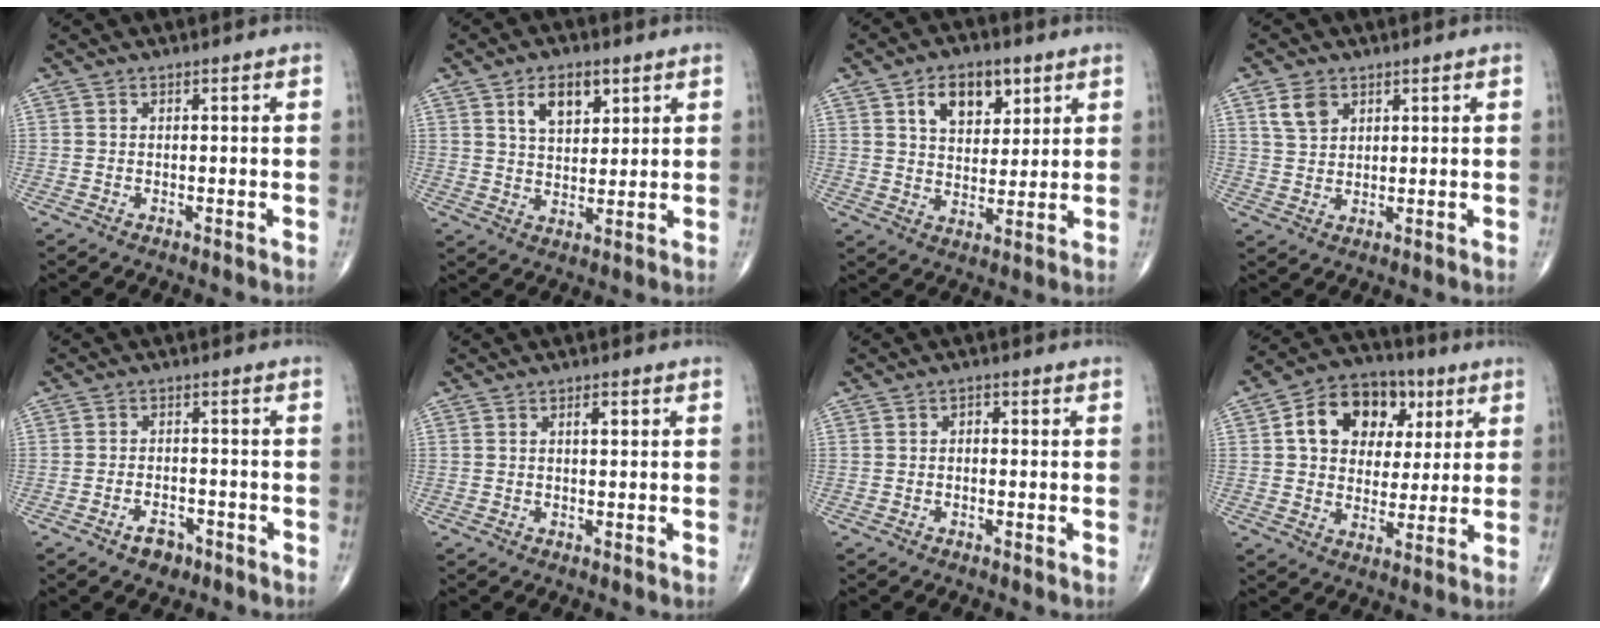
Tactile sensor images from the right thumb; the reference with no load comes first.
{"total": 7.8, "force": [3.8, 4.3, 5.2], "torque": [-0.066, -0.019, 0.066]}
{"total": 10.1, "force": [4.7, 6.1, 6.5], "torque": [-0.071, -0.020, 0.077]}
{"total": 4.7, "force": [2.4, 3.1, 2.4], "torque": [-0.036, -0.009, 0.052]}
{"total": 3.8, "force": [-2.5, 2.2, 1.8], "torque": [-0.019, 0.017, -0.035]}
{"total": 1.7, "force": [0.5, 0.7, 1.4], "torque": [-0.020, 0.000, 0.006]}
{"total": 1.3, "force": [-0.1, 0.9, 0.9], "torque": [-0.003, 0.005, -0.007]}
{"total": 15.2, "force": [4.5, 11.4, 9.0], "torque": [-0.108, 0.005, 0.066]}